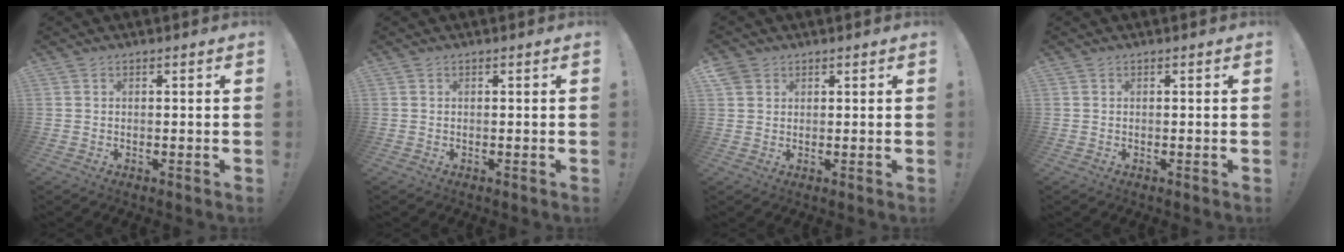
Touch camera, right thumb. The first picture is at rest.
{"total": 0.0}
{"total": 3.0, "force": [2.0, 2.1, 0.7], "torque": [-0.016, -0.005, 0.038]}
{"total": 0.0}